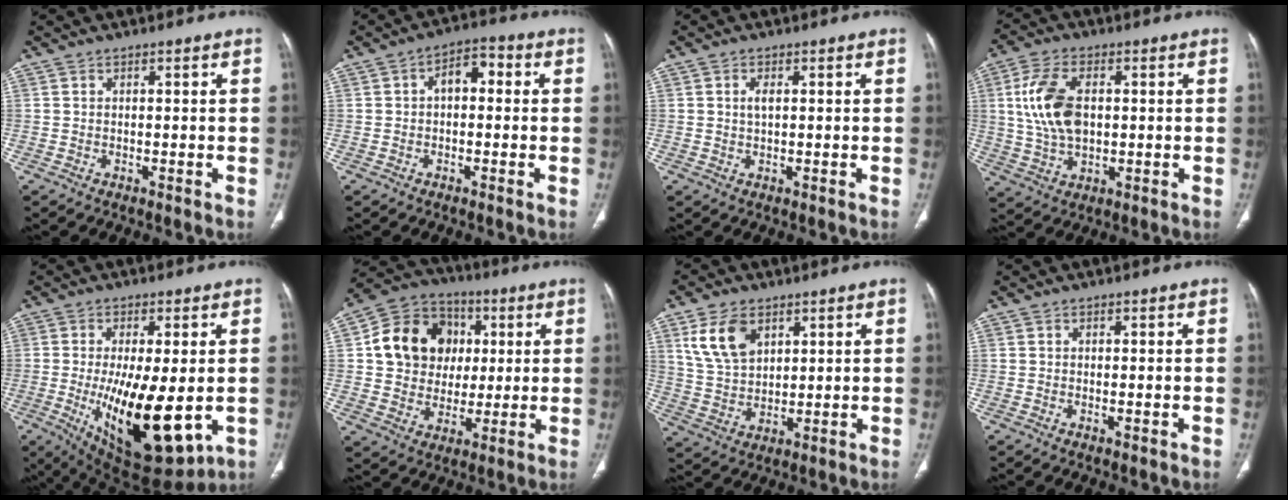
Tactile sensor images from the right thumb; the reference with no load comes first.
{"total": 5.6, "force": [0.4, 3.5, 4.3], "torque": [-0.049, 0.022, -0.005]}
{"total": 2.0, "force": [0.5, 1.0, 1.6], "torque": [-0.032, 0.002, 0.010]}
{"total": 11.7, "force": [1.5, 6.9, 9.3], "torque": [-0.186, 0.003, 0.033]}
{"total": 18.8, "force": [-3.0, 7.2, 17.1], "torque": [-0.288, -0.031, -0.022]}
{"total": 15.9, "force": [2.9, 13.8, 7.4], "torque": [-0.098, 0.013, 0.051]}
{"total": 10.0, "force": [4.7, 6.3, 6.2], "torque": [-0.102, -0.015, 0.100]}
{"total": 0.6, "force": [-0.1, 0.2, 0.6], "torque": [-0.014, -0.004, -0.001]}